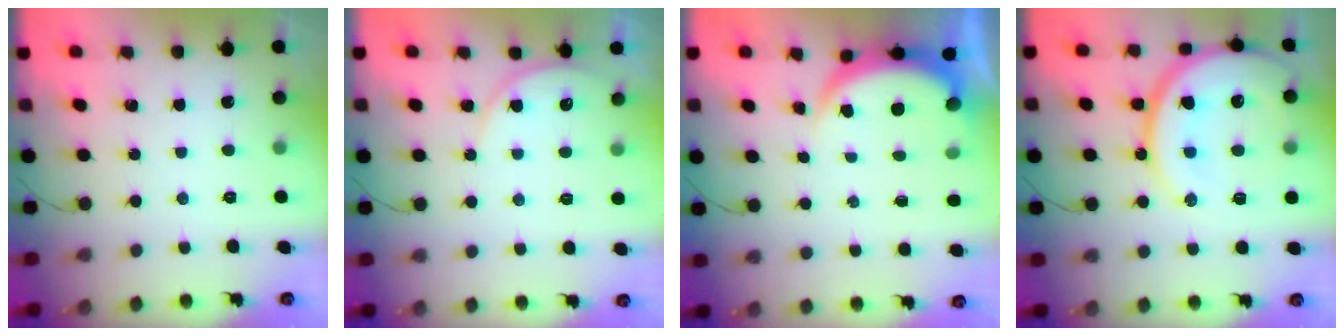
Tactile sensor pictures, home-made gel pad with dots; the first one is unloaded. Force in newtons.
{"total": 5.4, "press": 5.4, "slide": 0.4}
{"total": 4.9, "press": 4.8, "slide": 0.7}
{"total": 20.7, "press": 20.6, "slide": 2.5}